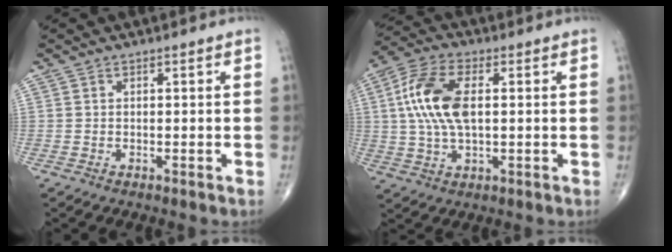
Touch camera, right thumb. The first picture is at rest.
{"total": 12.8, "force": [1.8, 6.3, 11.0], "torque": [-0.237, 0.013, 0.033]}